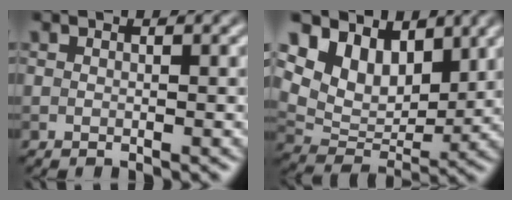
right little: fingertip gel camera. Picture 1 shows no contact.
{"total": 7.6, "force": [4.7, 4.7, 3.7], "torque": [-0.064, -0.001, 0.075]}